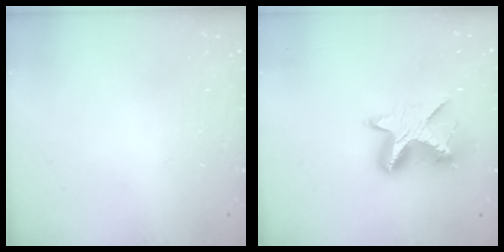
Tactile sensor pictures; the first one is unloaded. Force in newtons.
{"total": 9.8, "press": 9.8, "slide": 0.7}